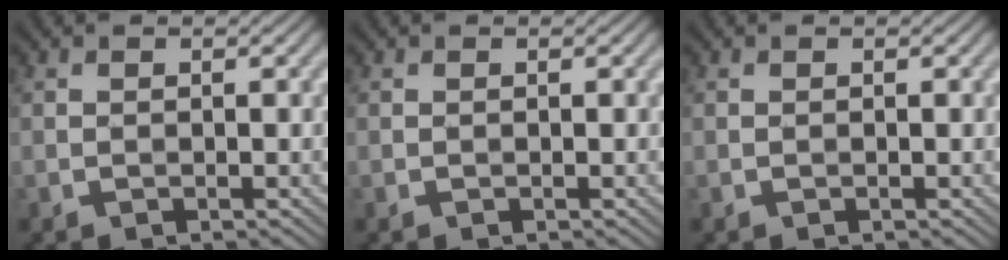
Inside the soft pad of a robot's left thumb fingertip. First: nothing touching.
{"total": 0.0}
{"total": 0.0}